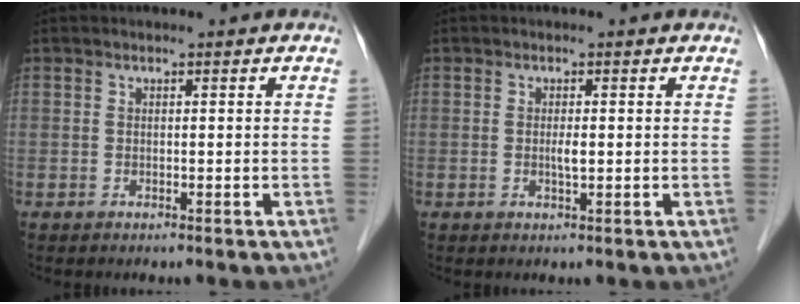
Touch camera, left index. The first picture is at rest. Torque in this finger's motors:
{"motor_torque": [0.20, 0.17, 0.03, 0.02]}